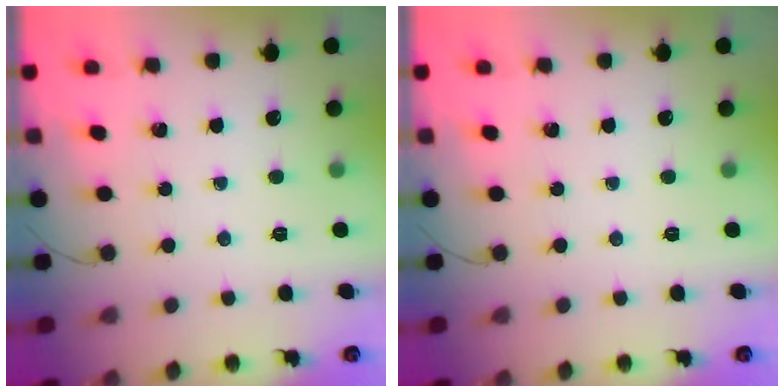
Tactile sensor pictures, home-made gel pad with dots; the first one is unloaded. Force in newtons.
{"total": 0.0}